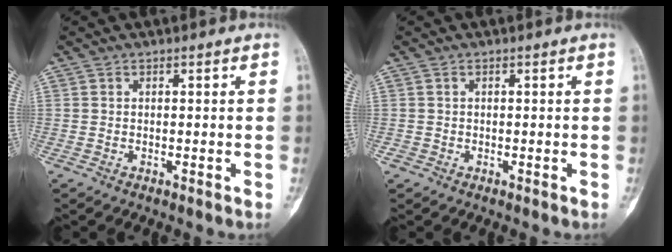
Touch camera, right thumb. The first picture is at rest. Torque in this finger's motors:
{"motor_torque": [-0.38, 0.05, 0.04, -0.12, -0.02]}